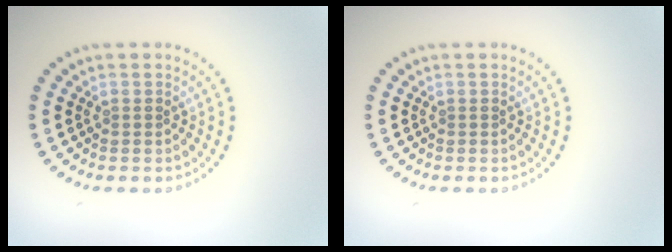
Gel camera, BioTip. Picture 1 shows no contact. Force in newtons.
{"total": 0.0}